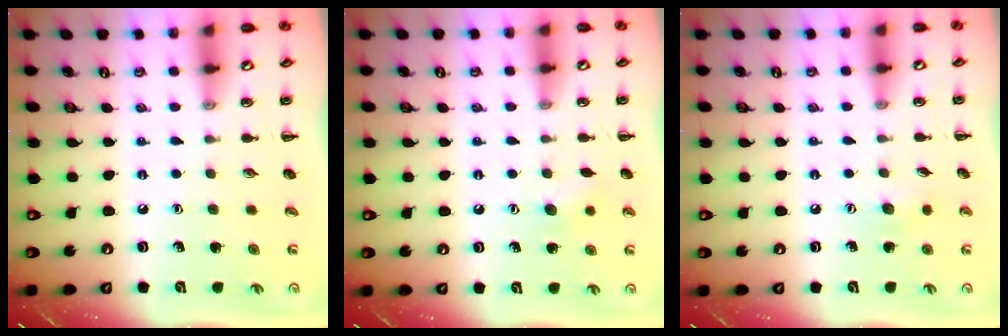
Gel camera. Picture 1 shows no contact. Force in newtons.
{"total": 6.8, "press": 6.7, "slide": 1.3}
{"total": 5.6, "press": 5.5, "slide": 1.1}